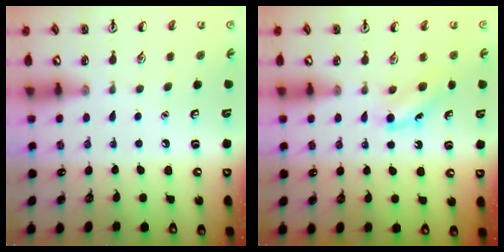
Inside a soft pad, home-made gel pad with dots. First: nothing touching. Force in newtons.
{"total": 5.1, "press": 4.8, "slide": 1.8}